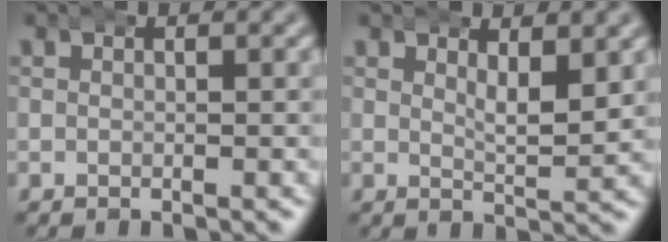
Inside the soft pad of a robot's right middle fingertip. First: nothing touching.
{"total": 2.8, "force": [1.8, 0.6, 2.0], "torque": [-0.032, -0.011, 0.032]}